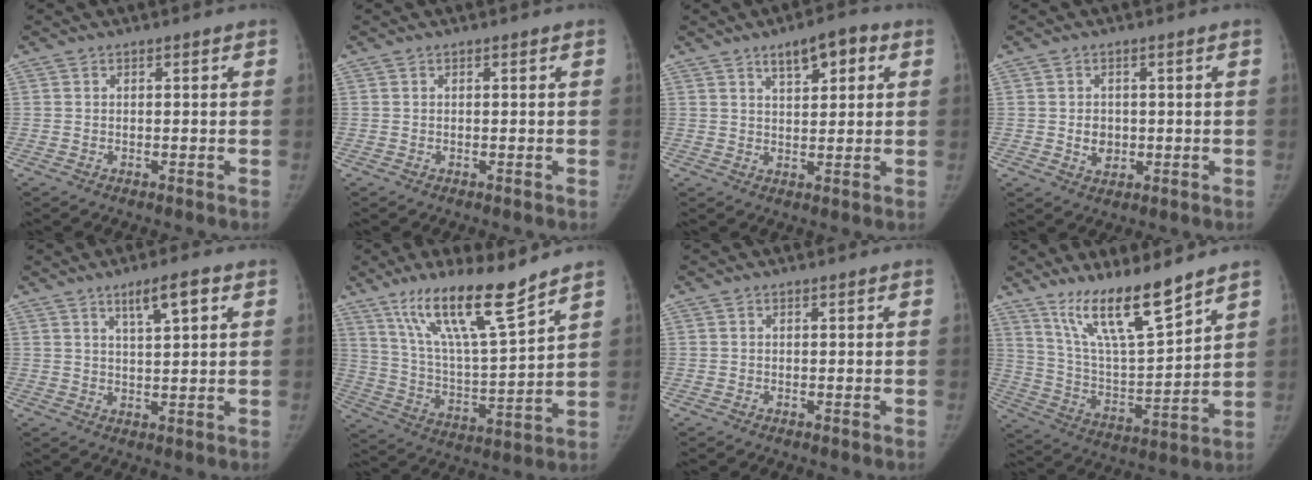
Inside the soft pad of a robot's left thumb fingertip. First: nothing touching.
{"total": 0.0}
{"total": 6.7, "force": [3.4, 2.8, 5.0], "torque": [-0.056, -0.009, 0.048]}
{"total": 3.7, "force": [-0.1, 3.0, 2.1], "torque": [-0.020, -0.001, 0.005]}
{"total": 5.6, "force": [3.0, 1.1, 4.6], "torque": [-0.071, -0.011, 0.051]}
{"total": 16.5, "force": [11.9, 2.2, 11.3], "torque": [-0.183, -0.068, 0.222]}
{"total": 0.0}
{"total": 15.2, "force": [11.4, 2.7, 9.7], "torque": [-0.149, -0.072, 0.218]}